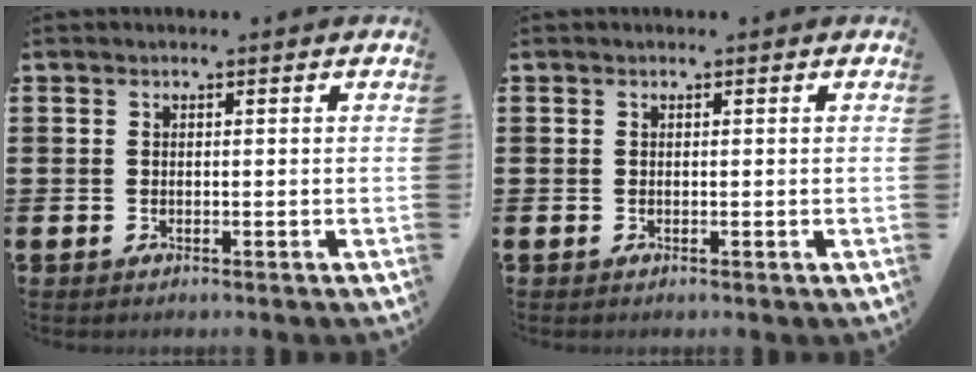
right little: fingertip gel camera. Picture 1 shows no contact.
{"total": 0.0}